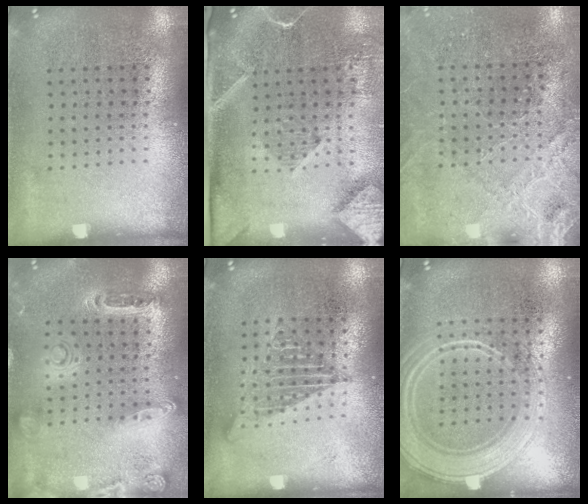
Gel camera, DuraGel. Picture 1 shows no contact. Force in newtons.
{"total": 2.9, "press": 2.2, "slide": 2.0}
{"total": 2.8, "press": 2.8, "slide": 0.2}
{"total": 1.4, "press": 1.4, "slide": 0.3}
{"total": 1.2, "press": 1.2, "slide": 0.1}
{"total": 2.3, "press": 2.3, "slide": 0.4}